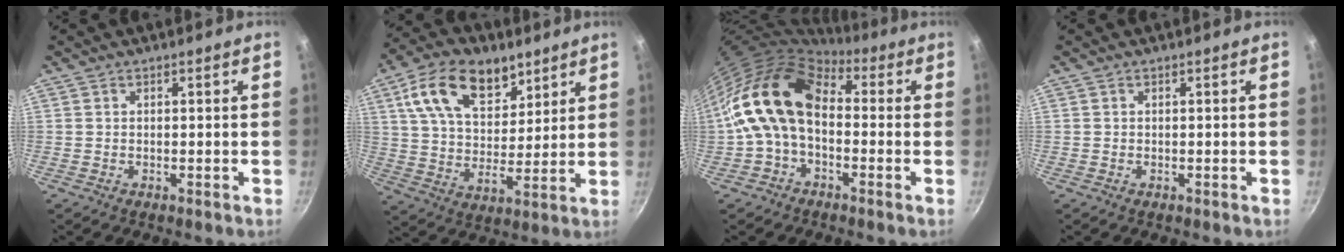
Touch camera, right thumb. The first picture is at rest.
{"total": 17.3, "force": [8.9, 10.3, 10.7], "torque": [-0.152, -0.027, 0.151]}
{"total": 15.1, "force": [-0.1, 10.2, 11.0], "torque": [-0.176, 0.038, -0.022]}
{"total": 0.0}